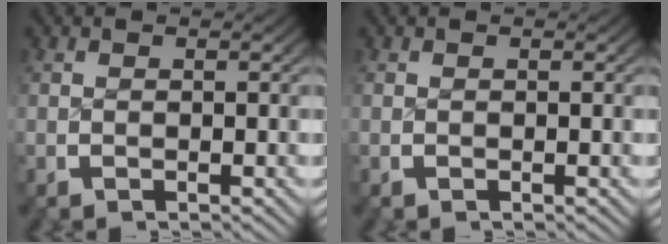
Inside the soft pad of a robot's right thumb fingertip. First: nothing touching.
{"total": 0.0}